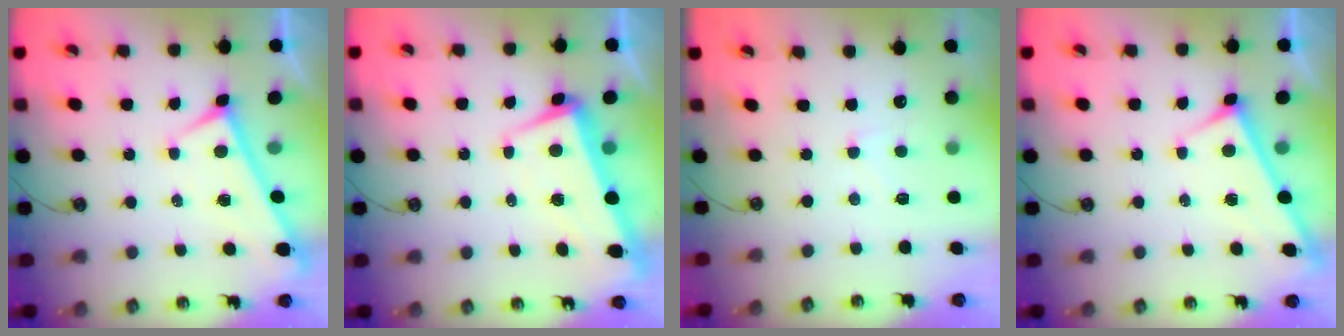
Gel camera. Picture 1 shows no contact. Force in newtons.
{"total": 2.2, "press": 0.3, "slide": 2.1}
{"total": 1.1, "press": 1.0, "slide": 0.5}
{"total": 3.2, "press": 3.2, "slide": 0.2}